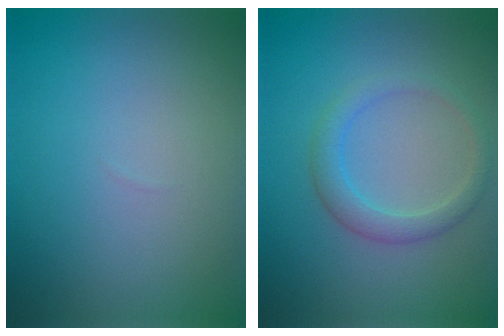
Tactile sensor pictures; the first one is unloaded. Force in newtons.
{"total": 2.4, "press": 2.4, "slide": 0.1}